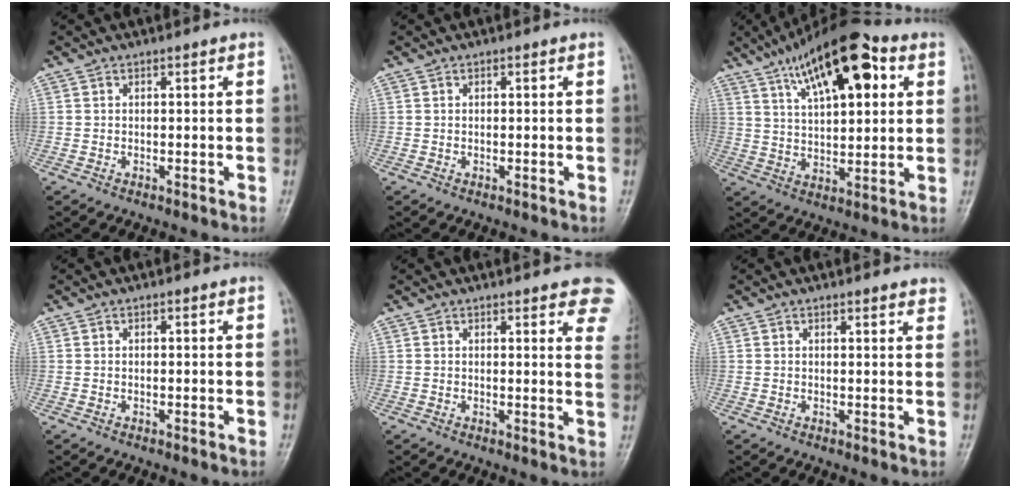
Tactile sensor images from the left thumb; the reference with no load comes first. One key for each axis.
{"total": 0.0}
{"total": 18.4, "fx": 8.1, "fy": 7.4, "fz": 14.7, "tx": -0.203, "ty": -0.008, "tz": 0.130}
{"total": 0.0}
{"total": 9.6, "fx": 6.8, "fy": 2.7, "fz": 6.2, "tx": -0.042, "ty": -0.023, "tz": 0.065}
{"total": 2.4, "fx": 2.1, "fy": 0.6, "fz": 1.0, "tx": 0.001, "ty": -0.006, "tz": 0.020}